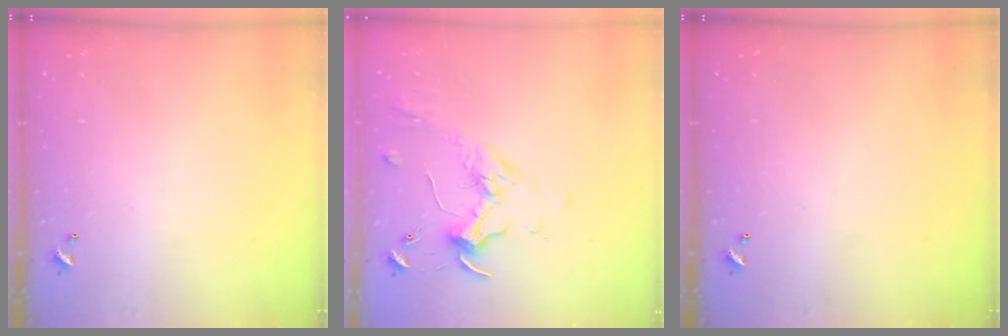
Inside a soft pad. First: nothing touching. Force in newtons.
{"total": 1.7, "press": 1.5, "slide": 0.8}
{"total": 0.0}